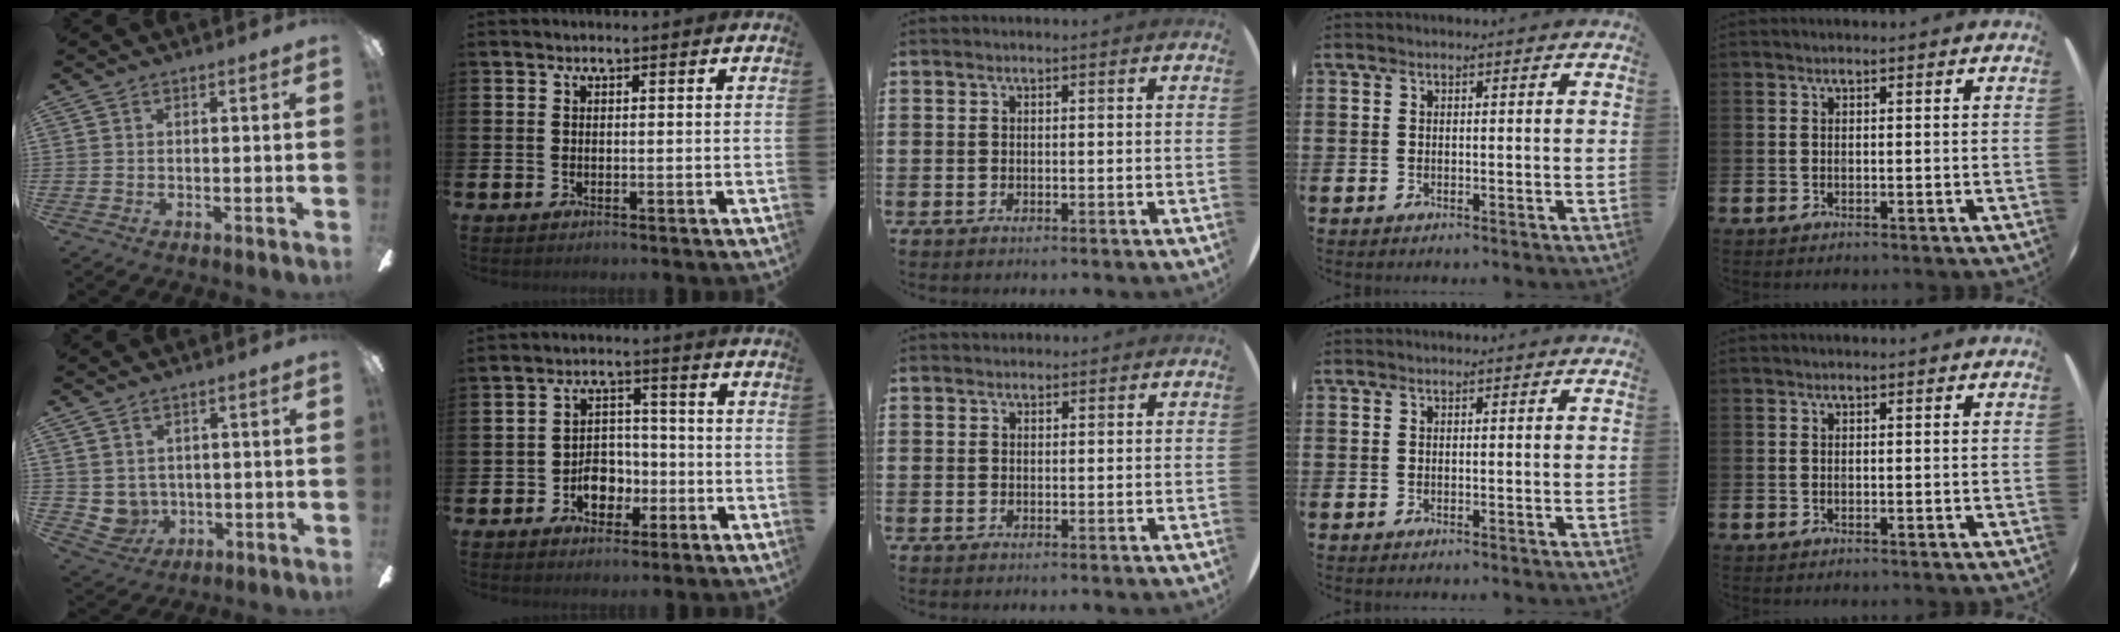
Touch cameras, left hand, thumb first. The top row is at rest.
{"thumb": {"total": 4.7, "force": [1.6, 4.3, 1.3], "torque": [-0.052, -0.007, 0.033]}, "index": {"total": 4.9, "force": [-2.0, 3.7, 2.5], "torque": [-0.040, 0.005, -0.043]}, "middle": {"total": 0.7, "force": [0.6, 0.2, -0.2], "torque": [0.004, 0.005, 0.011]}}